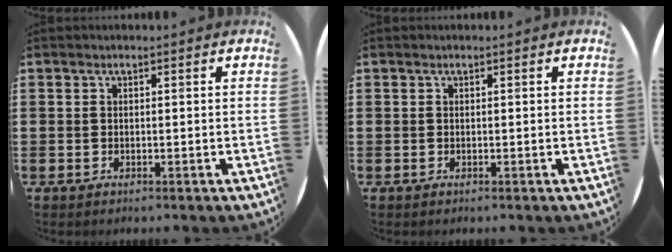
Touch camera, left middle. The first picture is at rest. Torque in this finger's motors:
{"motor_torque": [-0.05, 0.43, -0.02, -0.01]}